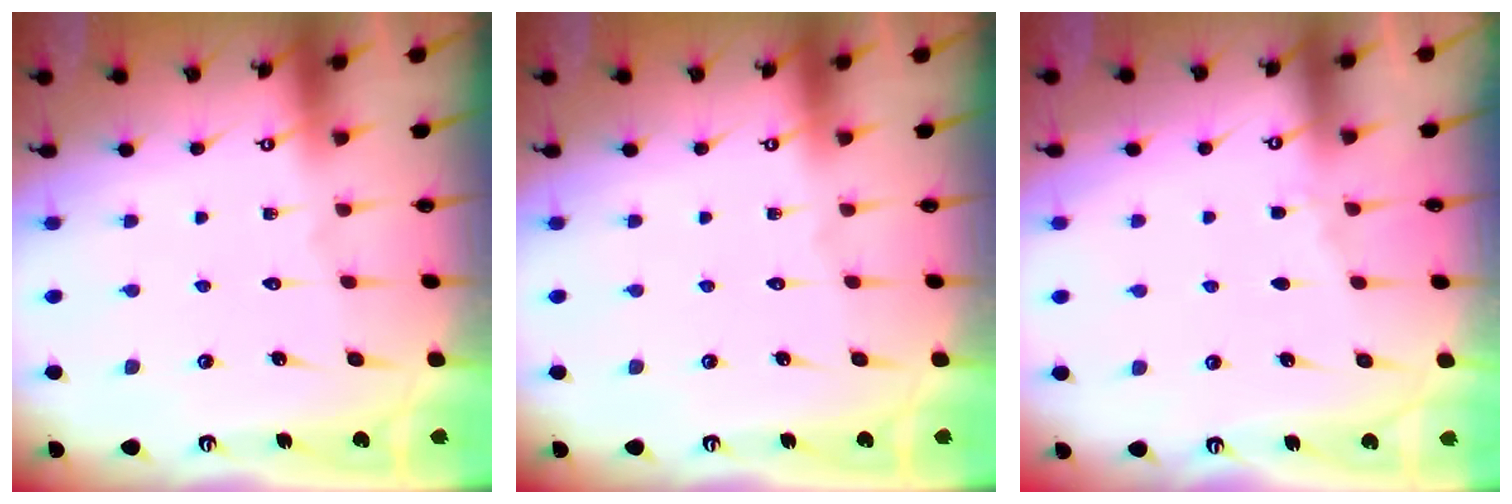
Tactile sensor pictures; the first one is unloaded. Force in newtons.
{"total": 0.0}
{"total": 2.8, "press": 2.8, "slide": 0.5}